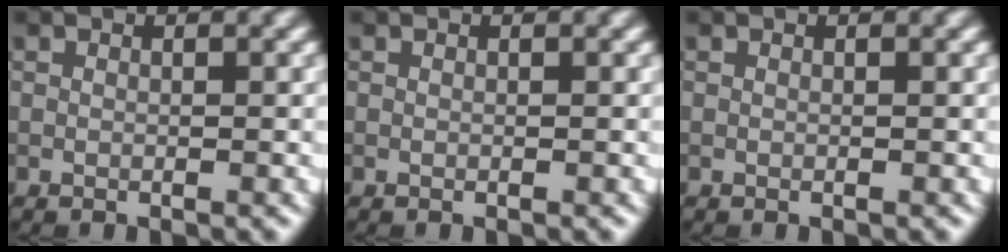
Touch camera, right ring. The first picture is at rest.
{"total": 0.0}
{"total": 0.0}